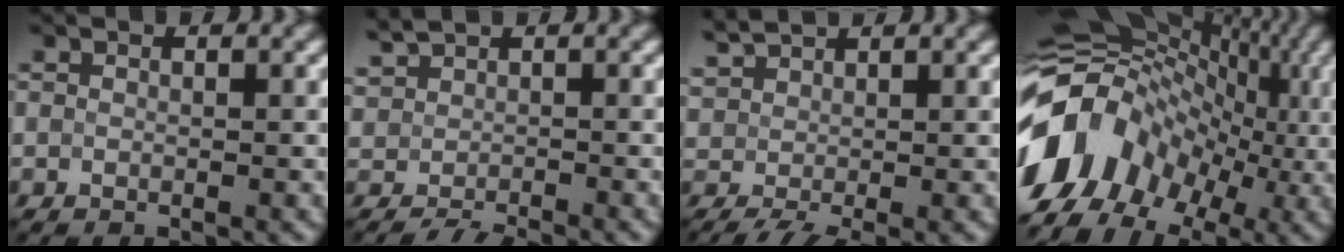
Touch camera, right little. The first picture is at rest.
{"total": 1.7, "force": [-1.1, 0.9, 1.0], "torque": [-0.023, -0.004, -0.024]}
{"total": 3.1, "force": [0.0, 1.8, 2.5], "torque": [-0.070, 0.005, 0.004]}
{"total": 15.2, "force": [-3.6, 11.4, 9.5], "torque": [-0.204, 0.016, -0.064]}